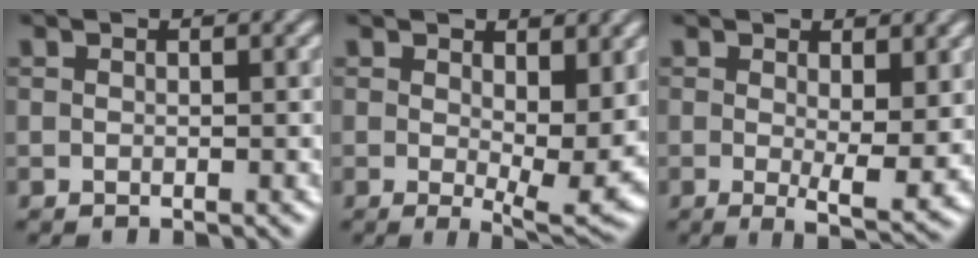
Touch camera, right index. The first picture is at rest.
{"total": 3.7, "force": [0.3, 0.4, 3.7], "torque": [-0.045, -0.023, 0.009]}
{"total": 3.5, "force": [-0.3, 0.6, 3.5], "torque": [-0.045, -0.022, 0.000]}